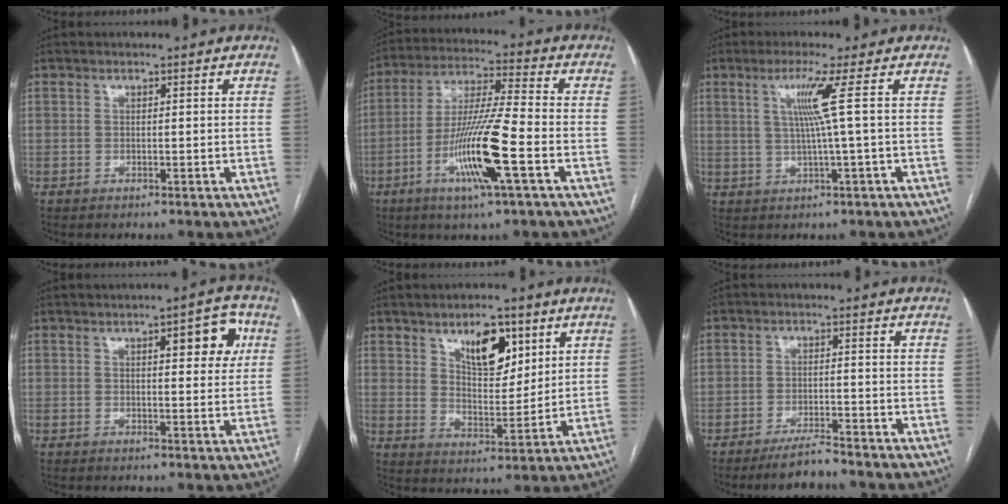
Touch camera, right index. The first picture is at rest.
{"total": 13.5, "force": [-4.9, 0.0, 12.6], "torque": [-0.247, -0.010, -0.095]}
{"total": 5.0, "force": [1.1, -1.9, 4.5], "torque": [-0.092, -0.002, 0.027]}
{"total": 6.9, "force": [2.6, 2.1, 6.0], "torque": [-0.072, 0.010, 0.030]}
{"total": 9.2, "force": [5.0, 4.0, 6.6], "torque": [-0.107, 0.000, 0.089]}
{"total": 4.1, "force": [-3.7, 0.2, 1.7], "torque": [-0.033, -0.011, -0.067]}